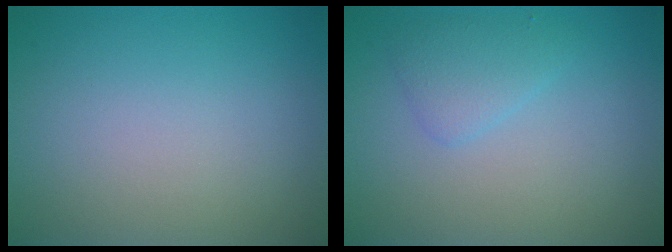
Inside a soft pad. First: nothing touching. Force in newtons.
{"total": 1.9, "press": 1.9, "slide": 0.0}